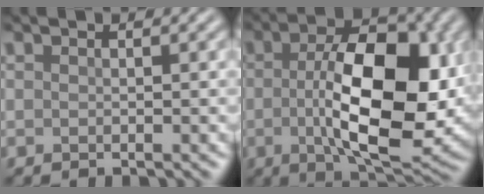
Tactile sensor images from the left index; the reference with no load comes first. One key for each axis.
{"total": 12.5, "fx": -0.7, "fy": 5.6, "fz": 11.2, "tx": -0.179, "ty": -0.007, "tz": -0.011}